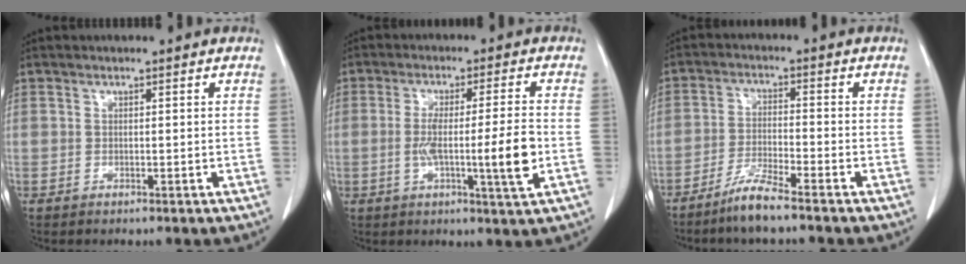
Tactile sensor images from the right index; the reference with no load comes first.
{"total": 9.7, "force": [-1.8, -0.3, 9.5], "torque": [-0.164, -0.005, -0.030]}
{"total": 5.3, "force": [-4.3, -0.4, 3.1], "torque": [-0.066, -0.015, -0.091]}